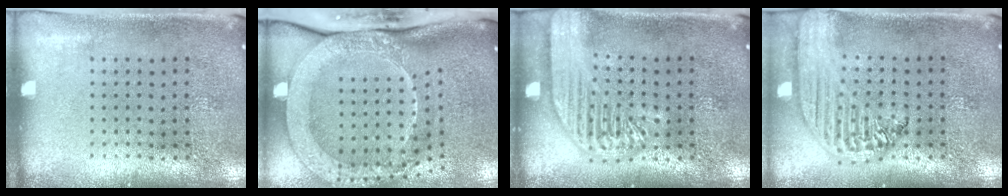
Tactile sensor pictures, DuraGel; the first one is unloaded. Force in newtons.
{"total": 3.3, "press": 2.4, "slide": 2.3}
{"total": 2.4, "press": 2.4, "slide": 0.3}
{"total": 2.4, "press": 2.1, "slide": 1.2}